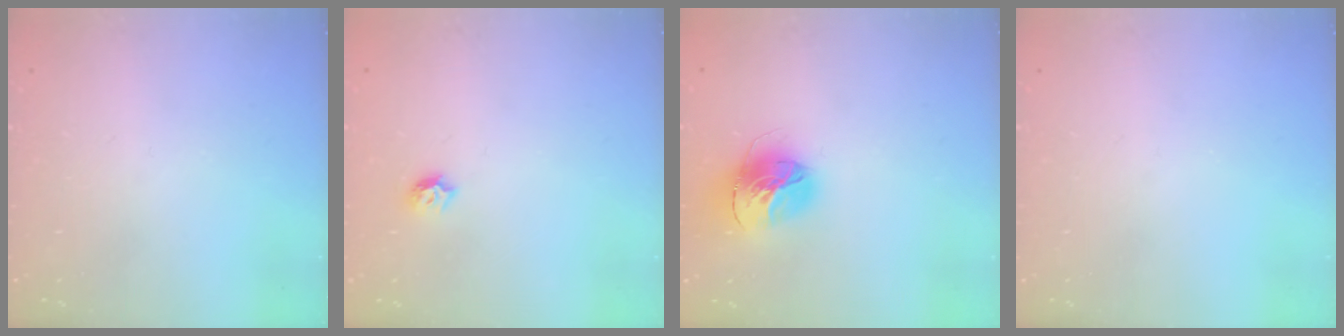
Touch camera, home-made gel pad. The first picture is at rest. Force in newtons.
{"total": 4.7, "press": 4.7, "slide": 0.7}
{"total": 16.1, "press": 16.0, "slide": 1.7}
{"total": 0.0}